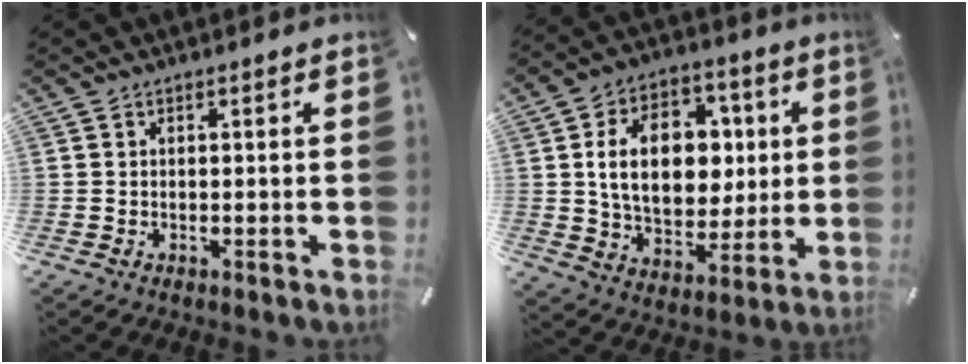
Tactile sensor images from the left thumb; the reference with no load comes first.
{"total": 17.6, "force": [2.6, 12.8, 11.7], "torque": [-0.198, 0.005, 0.050]}